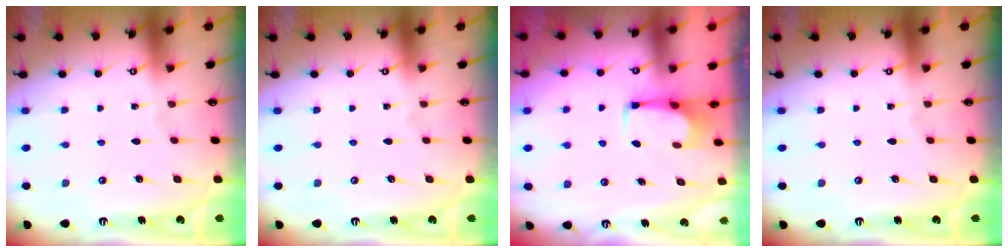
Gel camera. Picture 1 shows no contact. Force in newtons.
{"total": 0.0}
{"total": 2.7, "press": 2.7, "slide": 0.4}
{"total": 0.0}